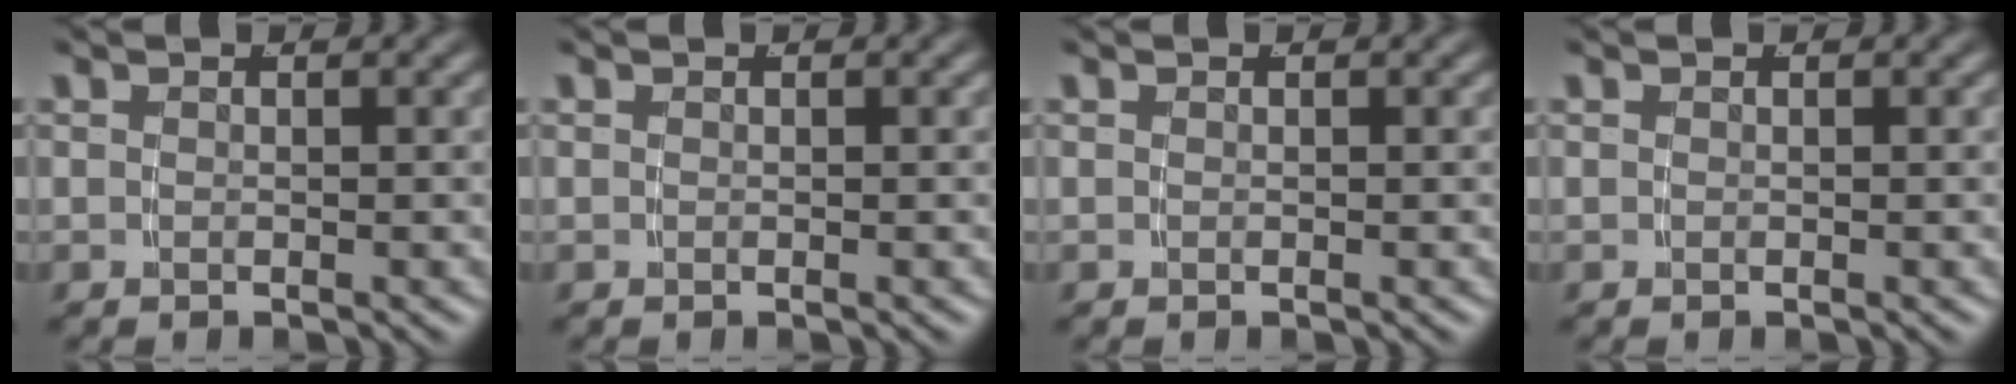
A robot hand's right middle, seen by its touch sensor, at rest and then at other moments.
{"total": 0.0}
{"total": 0.0}
{"total": 0.0}